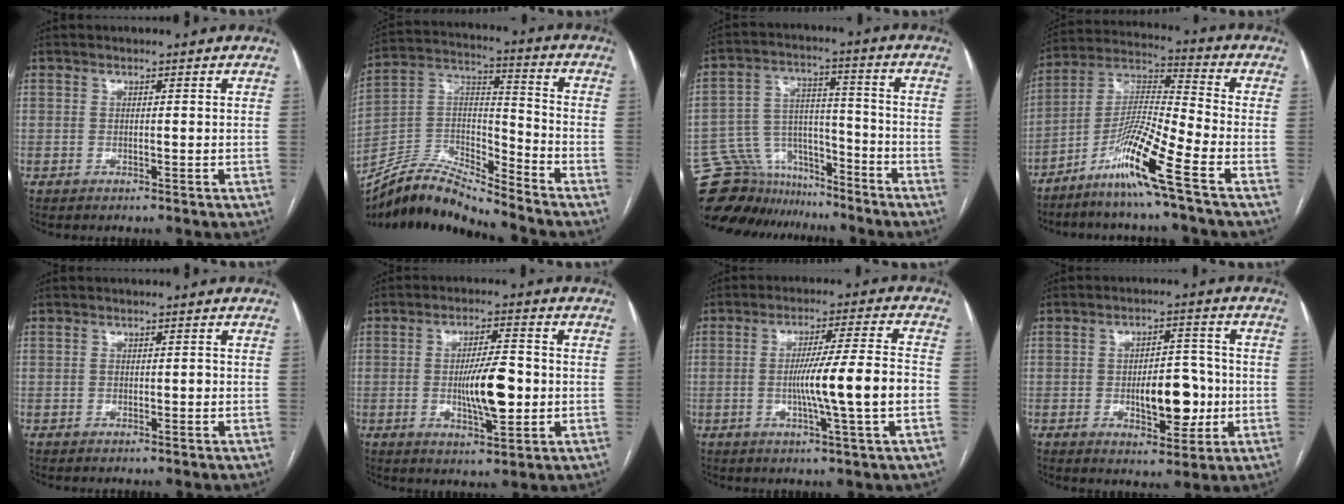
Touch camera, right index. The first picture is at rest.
{"total": 12.4, "force": [-12.2, 0.0, 2.4], "torque": [-0.040, 0.050, -0.233]}
{"total": 12.9, "force": [-11.6, 5.5, 0.5], "torque": [-0.014, 0.058, -0.194]}
{"total": 12.0, "force": [-7.2, -1.2, 9.5], "torque": [-0.187, -0.015, -0.141]}
{"total": 0.6, "force": [-0.1, 0.5, 0.4], "torque": [-0.005, 0.002, -0.004]}
{"total": 8.8, "force": [-1.0, 2.0, 8.5], "torque": [-0.148, -0.001, -0.015]}
{"total": 11.2, "force": [-2.0, -0.9, 11.0], "torque": [-0.183, 0.000, -0.034]}
{"total": 8.9, "force": [-1.6, 4.0, 7.8], "torque": [-0.114, 0.010, -0.017]}